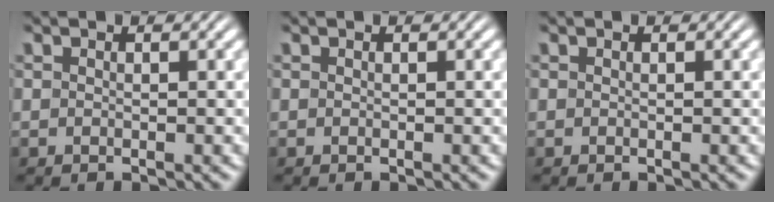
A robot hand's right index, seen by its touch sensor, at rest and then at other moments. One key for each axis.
{"total": 0.0}
{"total": 0.0}